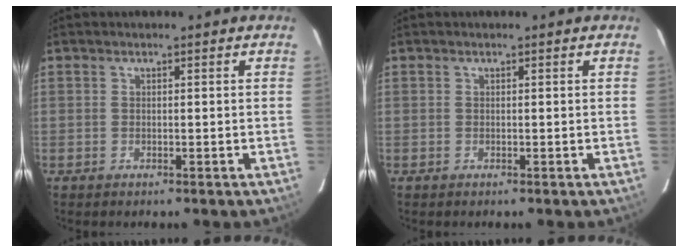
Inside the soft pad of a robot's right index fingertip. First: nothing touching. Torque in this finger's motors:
{"motor_torque": [0.00, 0.00, 0.00, 0.00]}